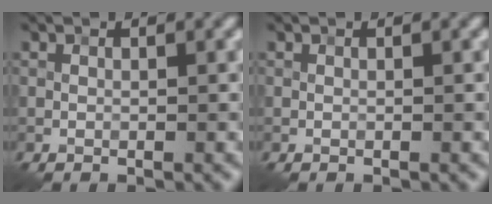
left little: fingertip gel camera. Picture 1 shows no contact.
{"total": 0.0}